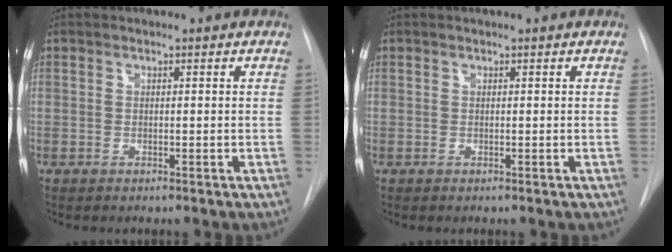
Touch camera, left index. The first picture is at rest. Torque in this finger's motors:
{"motor_torque": [-0.06, 0.06, 0.00, 0.00]}